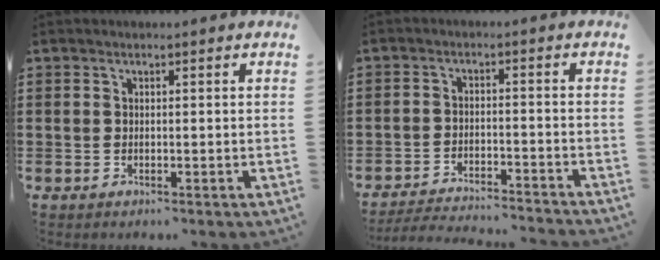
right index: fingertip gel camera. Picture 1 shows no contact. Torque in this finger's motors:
{"motor_torque": [-0.55, 0.55, -0.97, -0.09]}